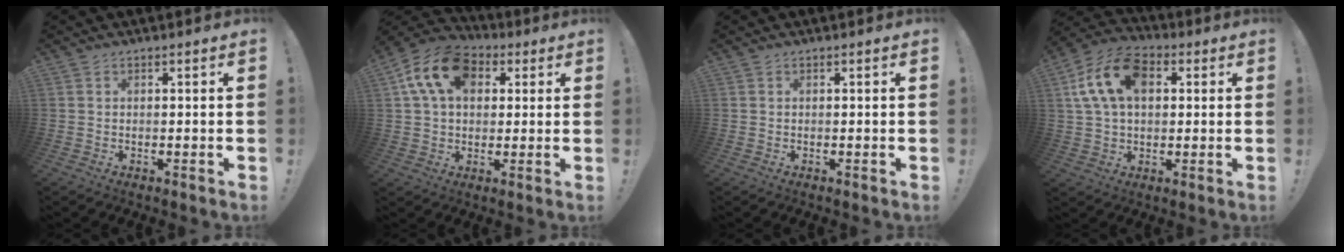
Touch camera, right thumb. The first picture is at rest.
{"total": 15.4, "force": [5.2, 10.6, 9.9], "torque": [-0.163, -0.003, 0.098]}
{"total": 0.0}
{"total": 16.0, "force": [4.2, 10.5, 11.4], "torque": [-0.207, 0.006, 0.077]}